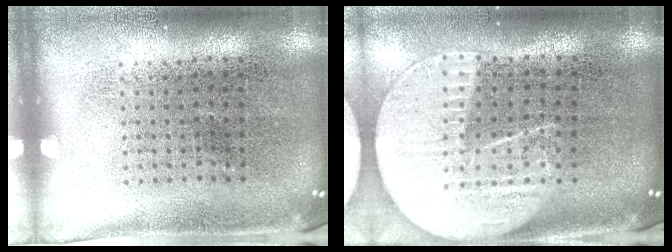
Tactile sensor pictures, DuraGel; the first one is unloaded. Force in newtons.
{"total": 2.2, "press": 1.9, "slide": 1.0}